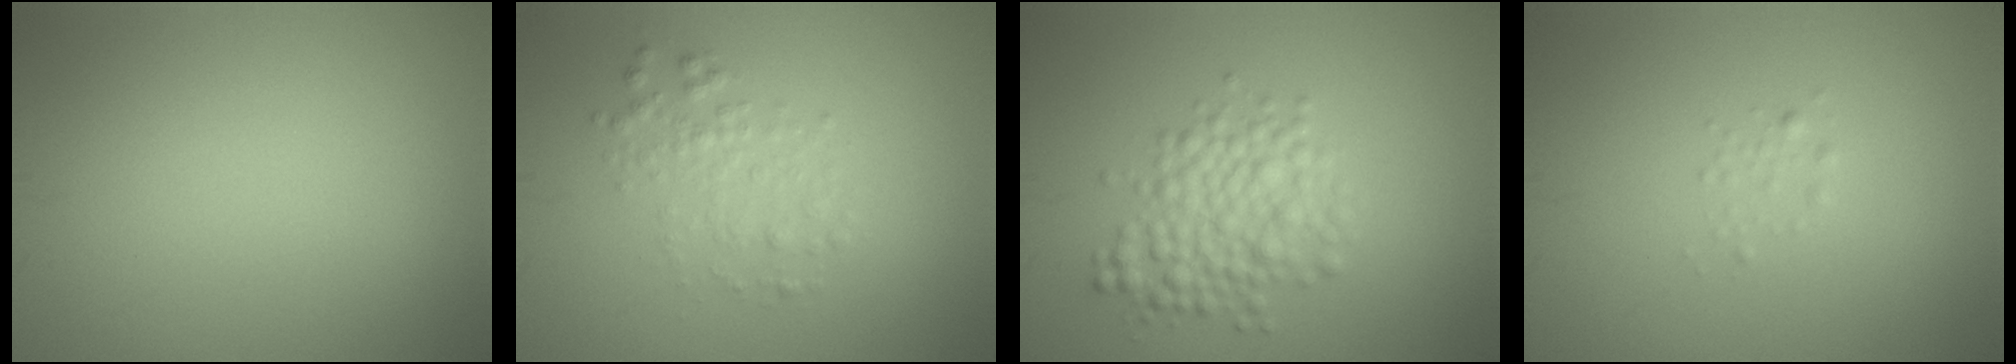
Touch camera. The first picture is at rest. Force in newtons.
{"total": 2.0, "press": 2.0, "slide": 0.1}
{"total": 4.1, "press": 4.1, "slide": 0.0}
{"total": 0.7, "press": 0.7, "slide": 0.0}